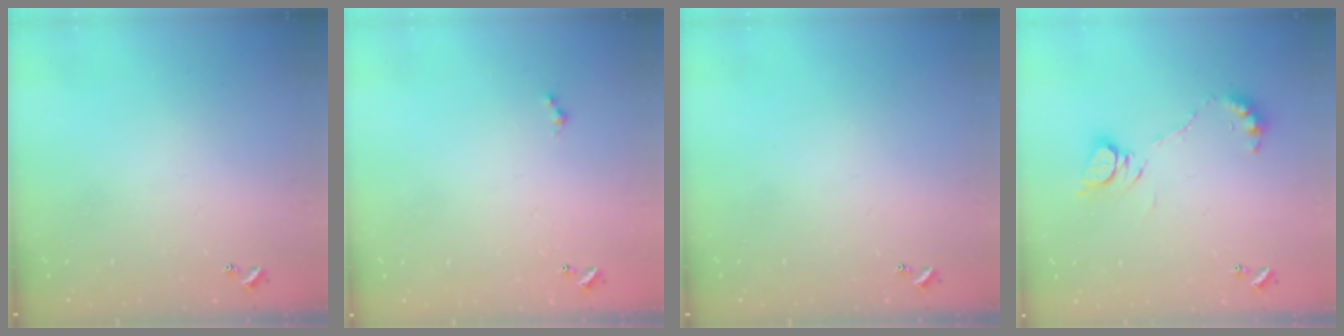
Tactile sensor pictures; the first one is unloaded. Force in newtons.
{"total": 0.8, "press": 0.5, "slide": 0.5}
{"total": 0.0}
{"total": 9.7, "press": 9.6, "slide": 0.9}